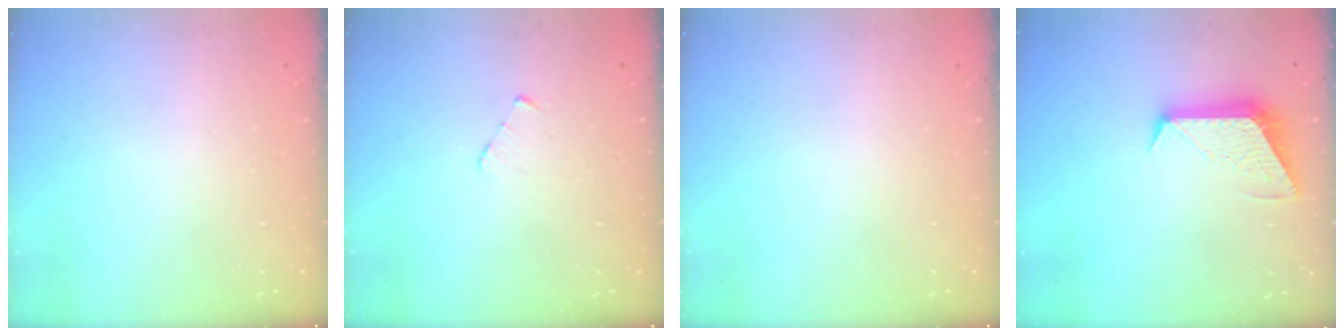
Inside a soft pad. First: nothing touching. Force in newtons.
{"total": 2.7, "press": 2.7, "slide": 0.3}
{"total": 0.0}
{"total": 11.8, "press": 11.8, "slide": 0.8}